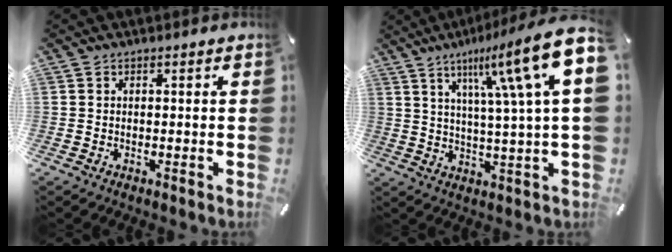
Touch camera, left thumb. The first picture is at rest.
{"total": 18.0, "force": [7.7, 2.2, 16.1], "torque": [-0.253, -0.036, 0.106]}